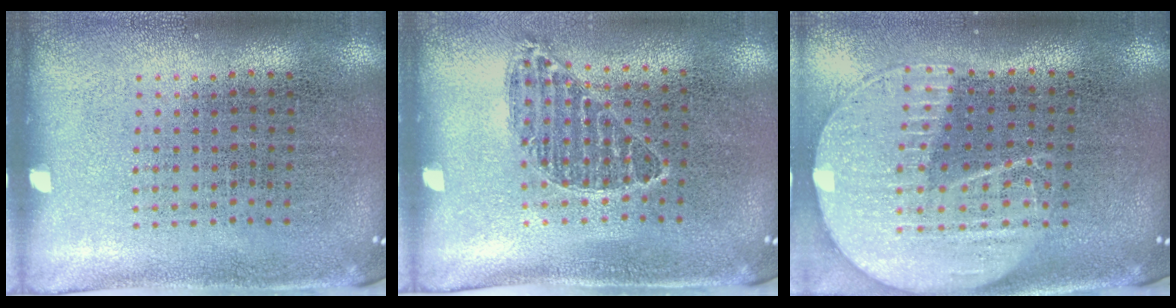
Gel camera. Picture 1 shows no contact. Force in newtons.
{"total": 0.8, "press": 0.7, "slide": 0.3}
{"total": 2.2, "press": 1.9, "slide": 1.2}